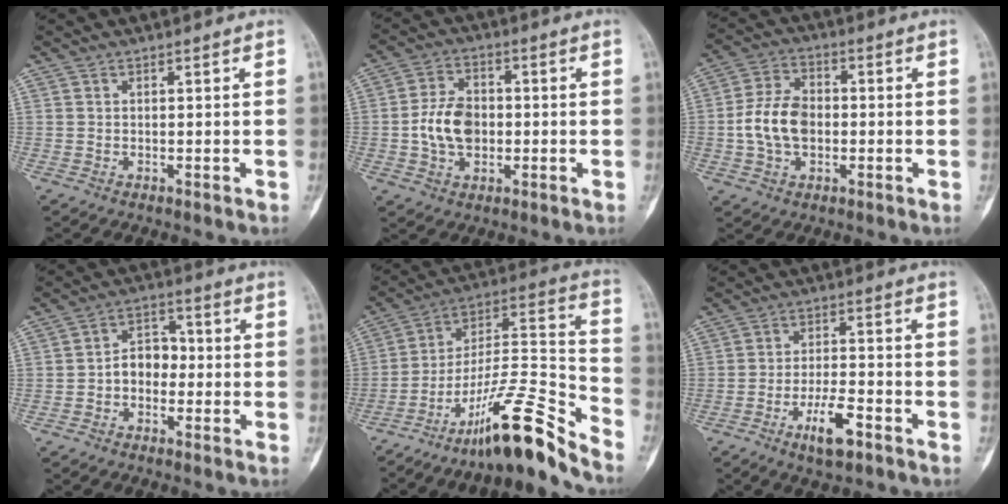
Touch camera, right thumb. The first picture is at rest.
{"total": 9.1, "force": [-0.9, 6.4, 6.4], "torque": [-0.103, 0.013, -0.019]}
{"total": 10.1, "force": [-1.0, 6.9, 7.4], "torque": [-0.124, 0.019, -0.024]}
{"total": 6.0, "force": [-1.2, 4.5, 3.8], "torque": [-0.032, 0.029, -0.034]}
{"total": 19.2, "force": [-14.4, 2.3, 12.4], "torque": [-0.193, 0.118, -0.246]}
{"total": 7.4, "force": [-4.2, 2.4, 5.6], "torque": [-0.097, 0.023, -0.072]}